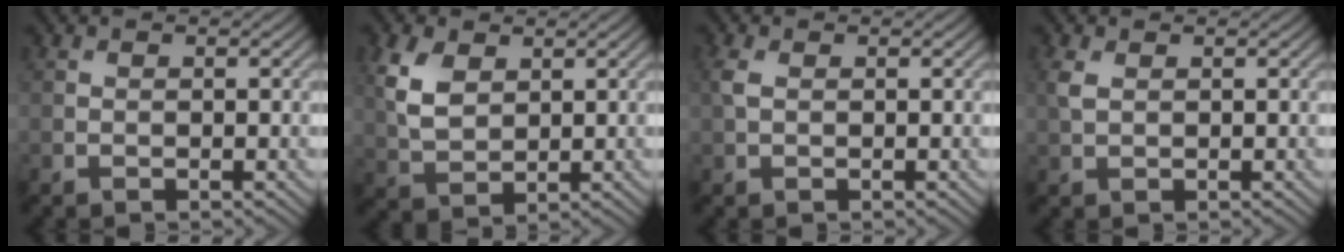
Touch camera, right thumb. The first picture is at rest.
{"total": 5.9, "force": [2.3, 3.8, 3.9], "torque": [-0.108, 0.002, 0.046]}
{"total": 1.7, "force": [0.4, 1.0, 1.3], "torque": [-0.041, 0.004, 0.005]}
{"total": 1.9, "force": [0.6, 1.2, 1.4], "torque": [-0.045, 0.003, 0.014]}